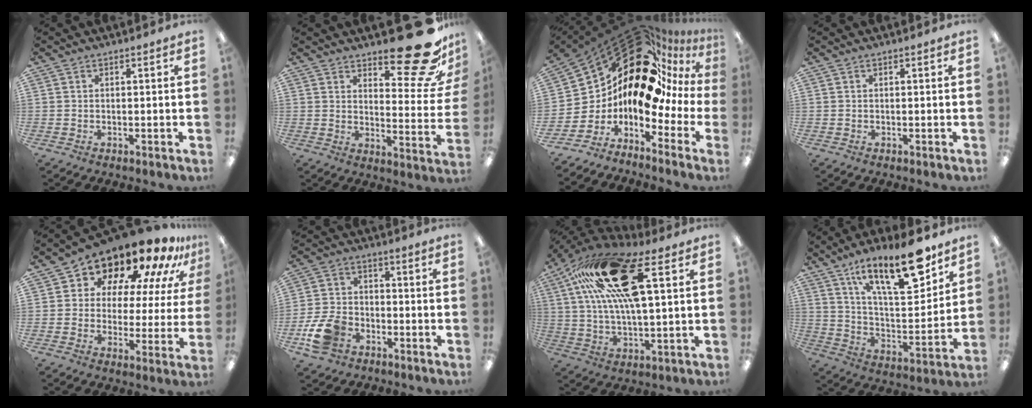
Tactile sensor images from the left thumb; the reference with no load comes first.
{"total": 20.1, "force": [14.2, 7.1, 12.3], "torque": [-0.146, -0.101, 0.234]}
{"total": 17.2, "force": [10.6, 9.1, 10.0], "torque": [-0.172, -0.125, 0.177]}
{"total": 0.0}
{"total": 15.5, "force": [13.1, 5.5, 6.1], "torque": [-0.108, -0.116, 0.217]}
{"total": 10.1, "force": [-4.9, 6.9, 5.5], "torque": [-0.122, 0.026, -0.089]}
{"total": 24.8, "force": [11.1, 9.7, 20.0], "torque": [-0.360, -0.018, 0.179]}
{"total": 21.6, "force": [14.2, 6.9, 14.8], "torque": [-0.234, -0.078, 0.233]}